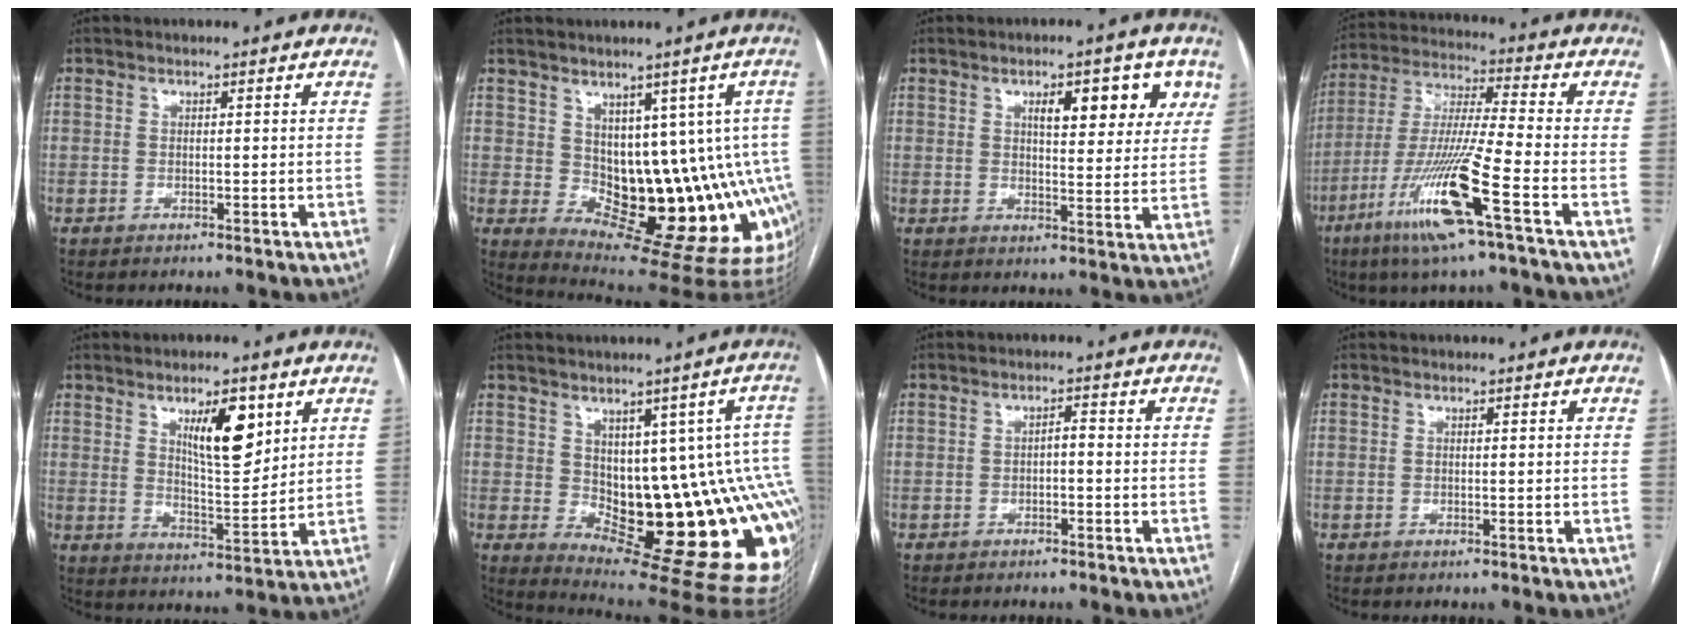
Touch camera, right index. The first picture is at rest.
{"total": 14.5, "force": [-0.5, 7.6, 12.4], "torque": [-0.114, 0.016, 0.009]}
{"total": 9.7, "force": [4.5, 2.8, 8.1], "torque": [-0.101, 0.010, 0.061]}
{"total": 15.5, "force": [-7.4, -0.5, 13.6], "torque": [-0.281, -0.026, -0.142]}
{"total": 9.4, "force": [4.4, 2.6, 7.8], "torque": [-0.130, -0.005, 0.079]}
{"total": 16.2, "force": [-1.5, 7.1, 14.5], "torque": [-0.102, 0.019, -0.006]}
{"total": 1.4, "force": [-0.4, 0.5, 1.3], "torque": [-0.018, 0.005, -0.009]}
{"total": 0.0}